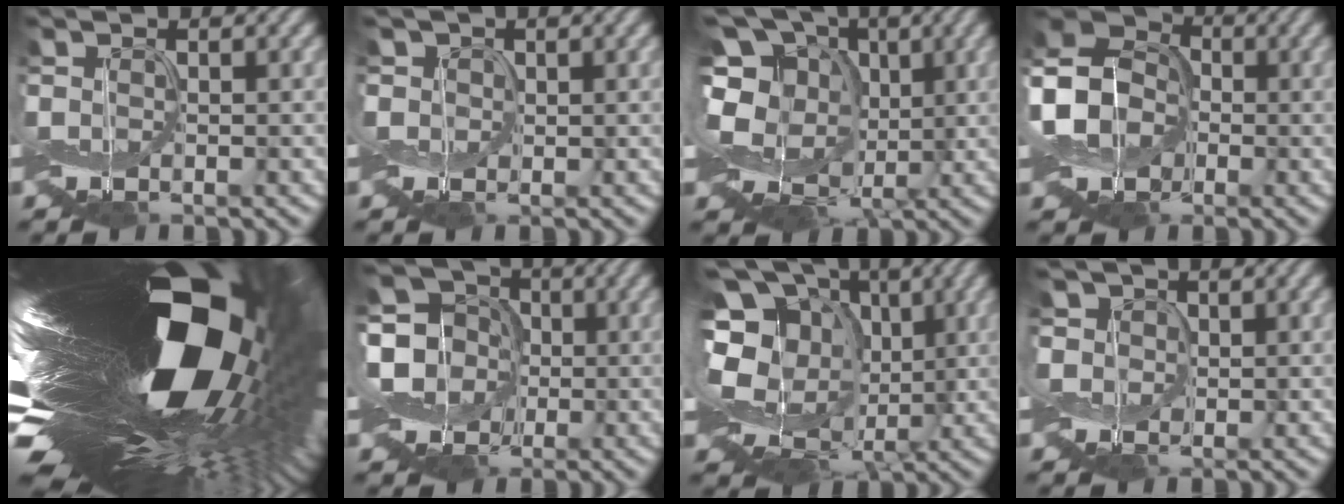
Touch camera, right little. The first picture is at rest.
{"total": 1.2, "force": [0.3, 1.1, -0.1], "torque": [0.000, -0.001, -0.003]}
{"total": 12.4, "force": [0.2, 9.9, 7.4], "torque": [-0.150, -0.006, -0.001]}
{"total": 8.9, "force": [-2.3, 6.9, 5.1], "torque": [-0.109, -0.005, -0.058]}
{"total": 20.4, "force": [0.3, 8.6, 18.6], "torque": [-0.303, -0.054, 0.010]}
{"total": 6.9, "force": [-1.0, 6.1, 3.1], "torque": [-0.072, 0.006, -0.045]}
{"total": 15.4, "force": [1.5, 12.2, 9.3], "torque": [-0.182, 0.001, 0.020]}
{"total": 2.3, "force": [0.7, 2.1, 0.5], "torque": [-0.020, 0.005, 0.002]}